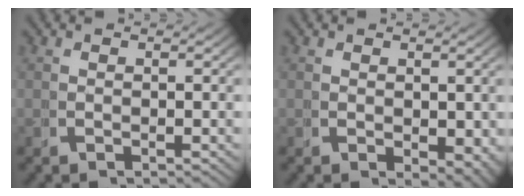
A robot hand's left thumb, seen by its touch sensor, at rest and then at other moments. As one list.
[{"total": 2.8, "force": [0.1, 1.8, 2.1], "torque": [-0.030, -0.021, 0.017]}]